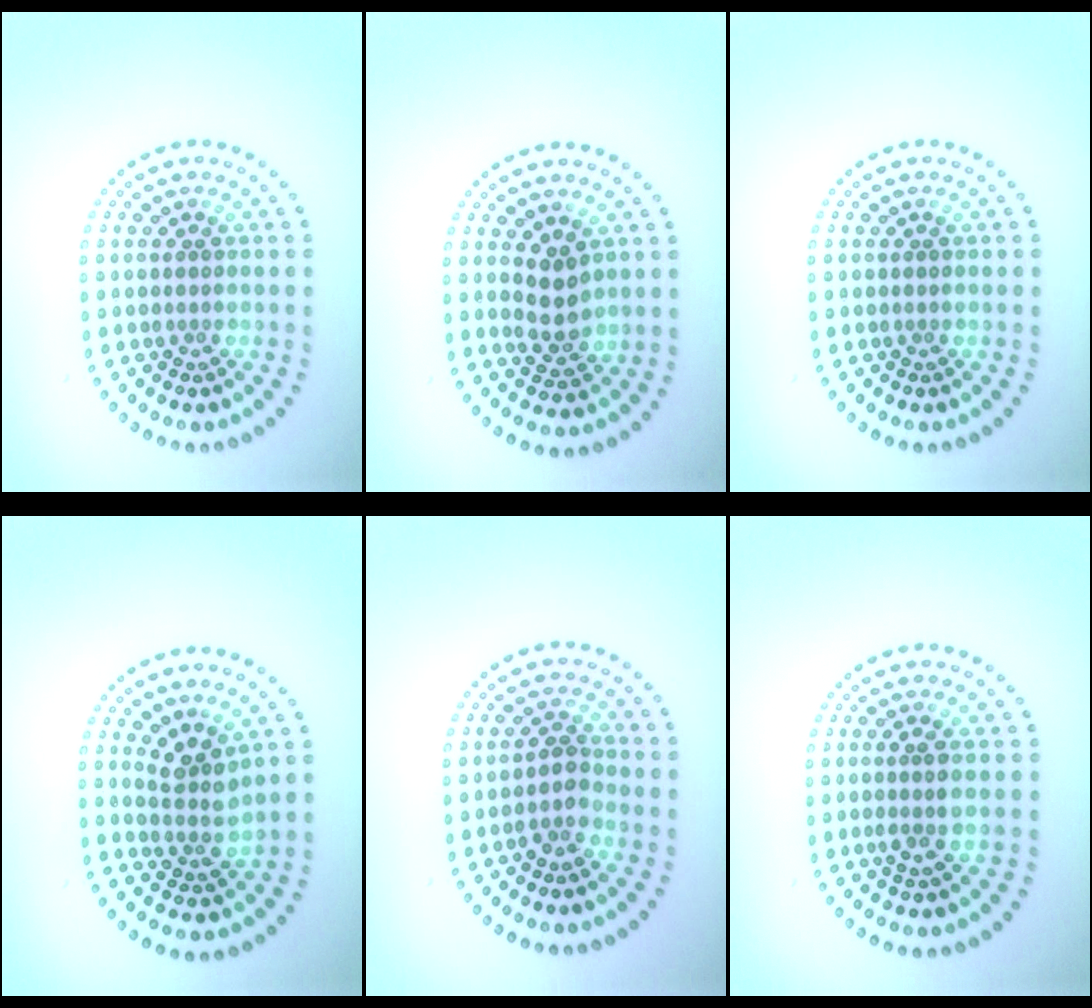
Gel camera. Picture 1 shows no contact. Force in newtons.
{"total": 2.6, "press": 2.5, "slide": 0.8}
{"total": 0.0}
{"total": 2.7, "press": 2.1, "slide": 1.7}
{"total": 1.8, "press": 1.5, "slide": 1.0}
{"total": 1.7, "press": 1.3, "slide": 1.2}